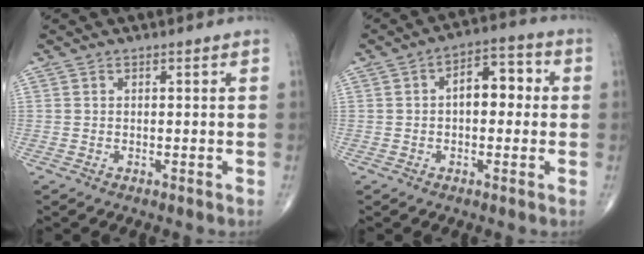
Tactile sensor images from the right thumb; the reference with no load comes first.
{"total": 7.8, "force": [0.5, 4.5, 6.4], "torque": [-0.066, 0.028, -0.003]}